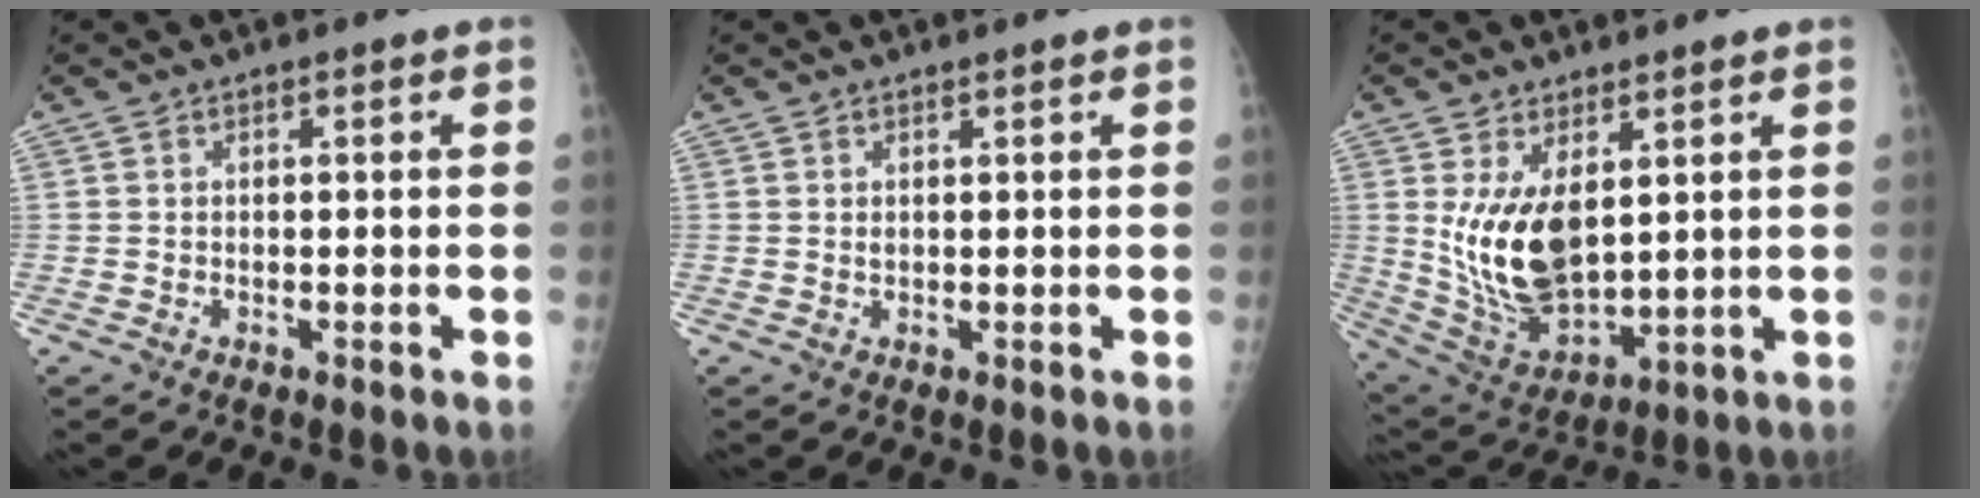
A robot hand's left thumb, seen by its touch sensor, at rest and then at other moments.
{"total": 0.8, "force": [0.6, 0.3, 0.5], "torque": [-0.007, -0.004, 0.012]}
{"total": 13.2, "force": [3.3, 7.2, 10.6], "torque": [-0.180, -0.027, 0.086]}